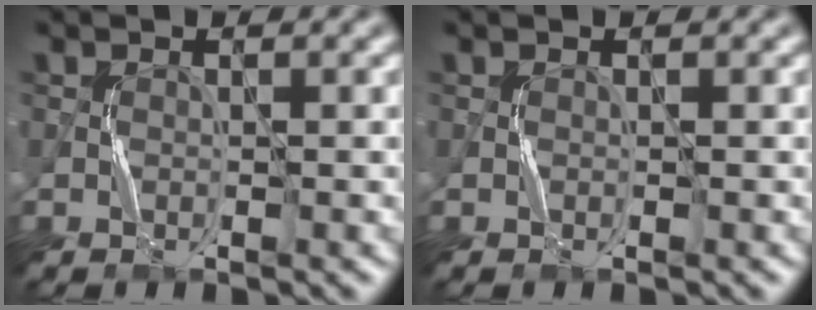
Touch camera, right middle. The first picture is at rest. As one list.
[{"total": 0.0}]